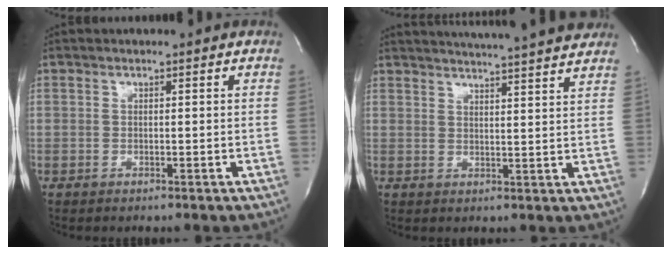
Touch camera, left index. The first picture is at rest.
{"total": 18.0, "force": [16.5, 0.1, 7.2], "torque": [-0.116, -0.008, 0.209]}